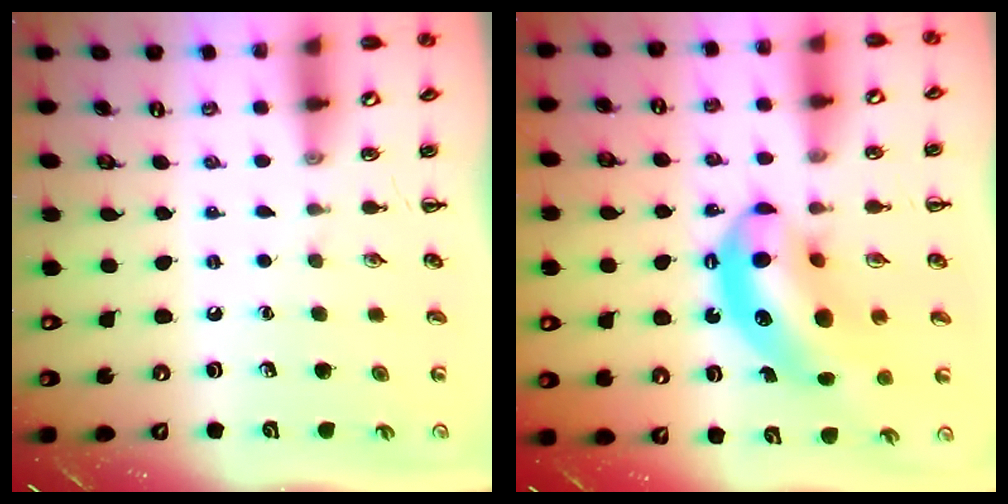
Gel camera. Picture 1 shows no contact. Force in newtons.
{"total": 13.2, "press": 12.7, "slide": 3.7}